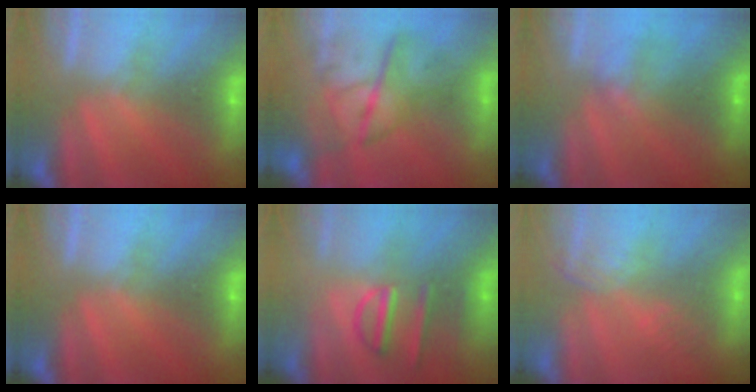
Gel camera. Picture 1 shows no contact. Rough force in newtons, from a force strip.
{"total": 10.5}
{"total": 1.6}
{"total": 0.0}
{"total": 3.3}
{"total": 2.5}